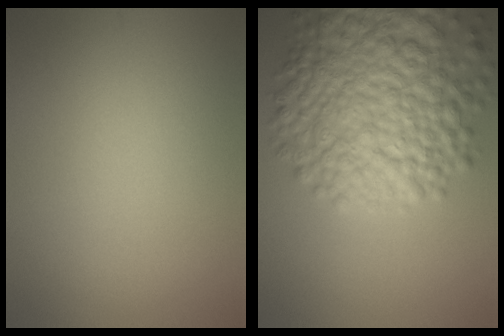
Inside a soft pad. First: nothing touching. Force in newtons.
{"total": 10.9, "press": 10.9, "slide": 0.5}